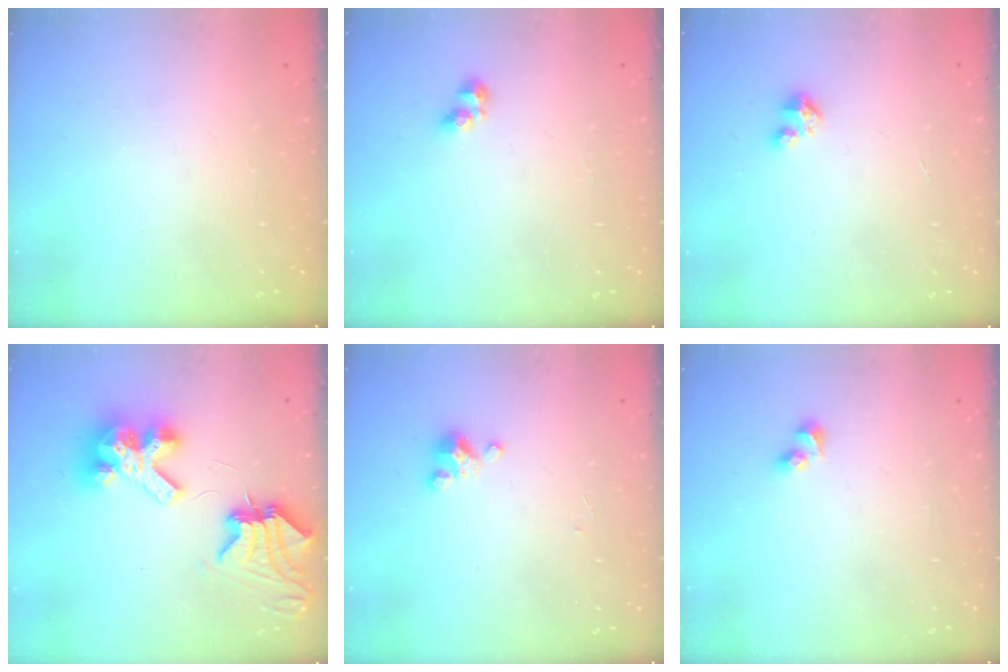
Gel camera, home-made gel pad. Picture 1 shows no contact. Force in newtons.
{"total": 3.3, "press": 3.1, "slide": 1.3}
{"total": 2.3, "press": 2.3, "slide": 0.3}
{"total": 11.4, "press": 11.3, "slide": 1.4}
{"total": 2.5, "press": 2.5, "slide": 0.3}
{"total": 2.1, "press": 1.7, "slide": 1.1}